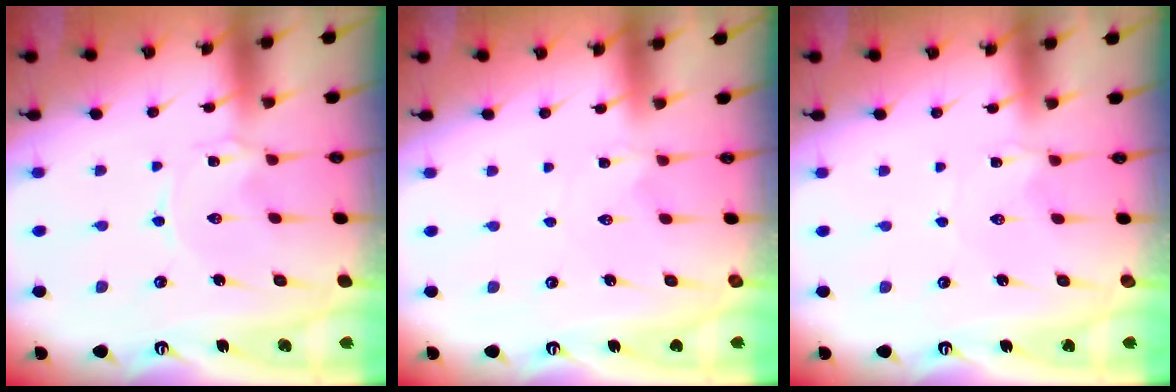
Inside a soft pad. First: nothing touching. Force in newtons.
{"total": 2.1, "press": 2.1, "slide": 0.2}
{"total": 2.1, "press": 2.1, "slide": 0.4}